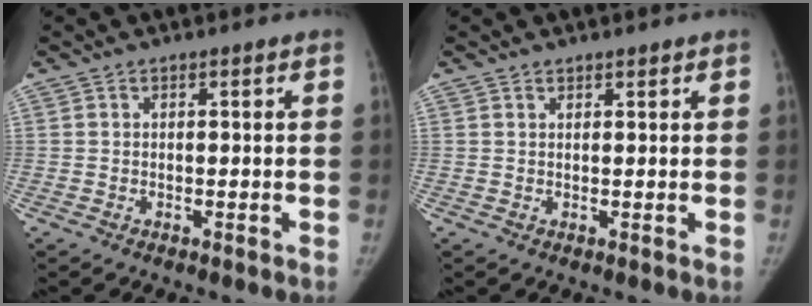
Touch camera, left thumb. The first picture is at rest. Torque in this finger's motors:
{"motor_torque": [-0.37, -0.30, -0.44, 0.28, -0.02]}